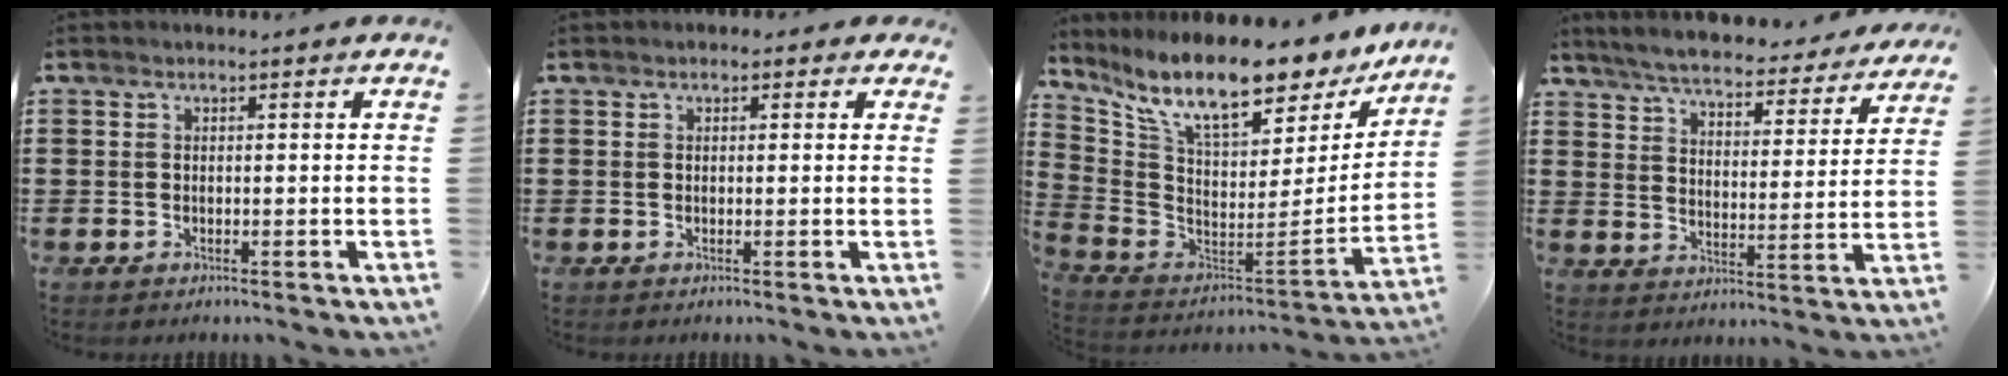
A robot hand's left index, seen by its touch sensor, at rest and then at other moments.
{"total": 1.1, "force": [0.3, 0.9, 0.5], "torque": [-0.005, 0.004, 0.002]}
{"total": 13.2, "force": [10.2, 3.0, 7.9], "torque": [-0.175, -0.074, 0.174]}
{"total": 5.8, "force": [5.6, 0.3, 1.6], "torque": [-0.060, -0.039, 0.095]}